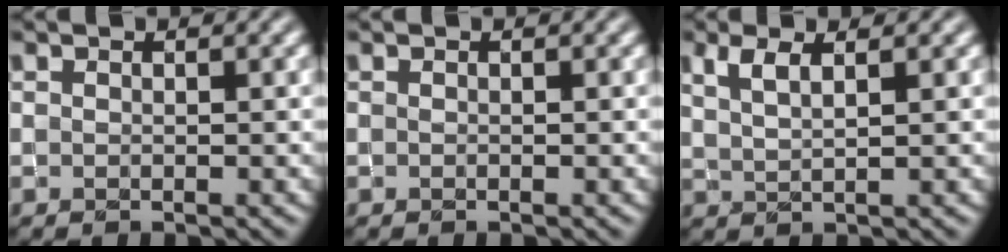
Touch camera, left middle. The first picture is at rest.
{"total": 0.0}
{"total": 2.4, "force": [1.5, 0.7, 1.7], "torque": [-0.032, 0.004, 0.029]}